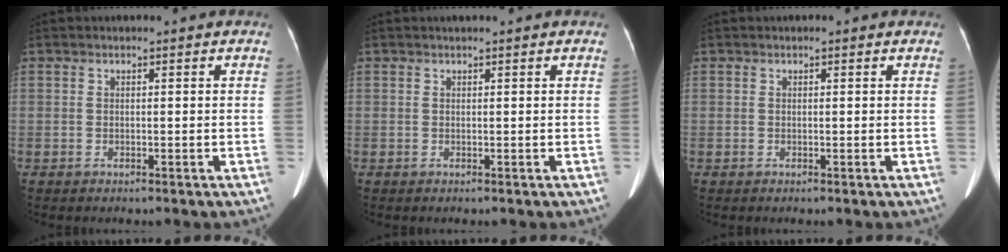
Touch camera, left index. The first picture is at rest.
{"total": 0.7, "force": [0.6, 0.0, 0.4], "torque": [-0.007, 0.011, 0.011]}
{"total": 0.0}